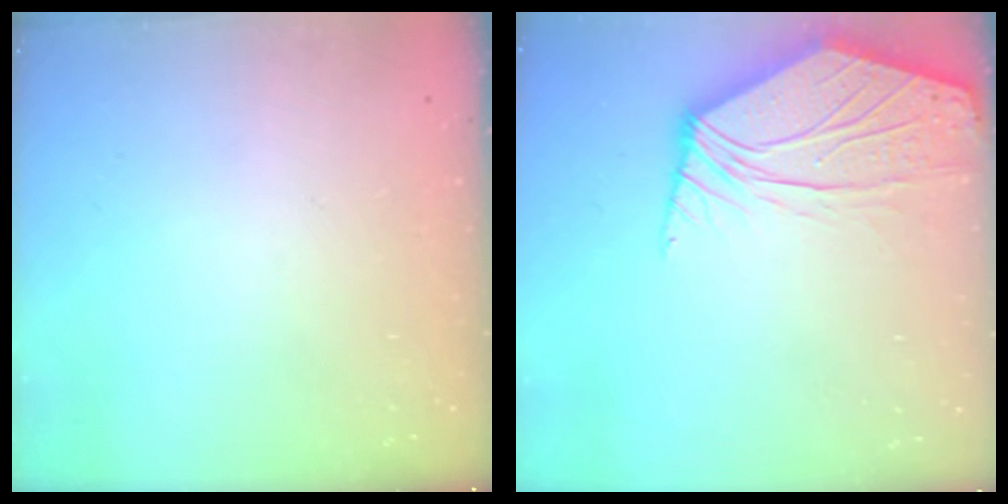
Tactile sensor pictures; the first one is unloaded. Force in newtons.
{"total": 8.4, "press": 8.3, "slide": 1.5}